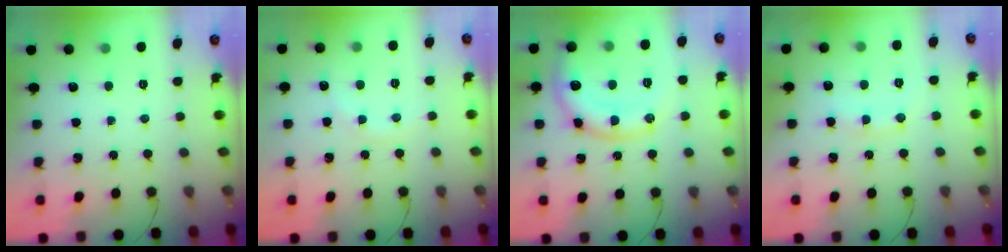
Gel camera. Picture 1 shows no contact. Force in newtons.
{"total": 5.5, "press": 5.2, "slide": 1.8}
{"total": 15.3, "press": 15.2, "slide": 1.5}
{"total": 8.1, "press": 8.0, "slide": 1.1}